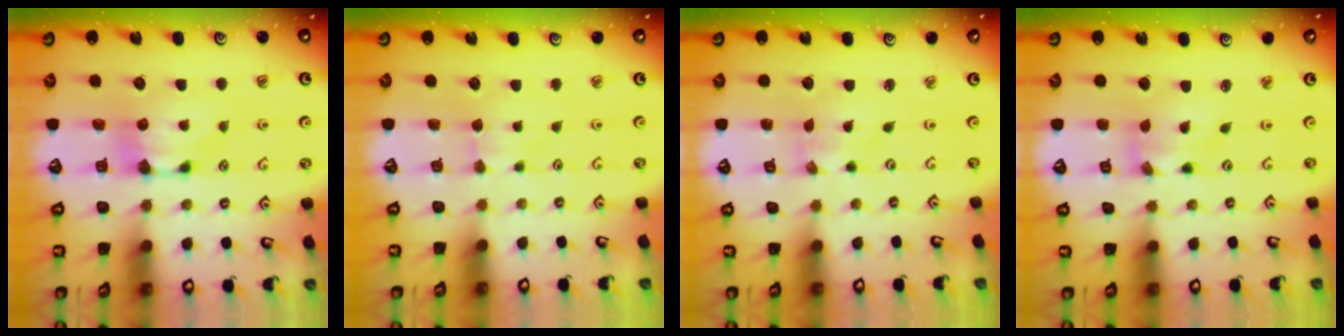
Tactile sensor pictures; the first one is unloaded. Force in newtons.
{"total": 2.2, "press": 2.2, "slide": 0.4}
{"total": 4.1, "press": 4.0, "slide": 0.9}
{"total": 1.4, "press": 0.3, "slide": 1.4}